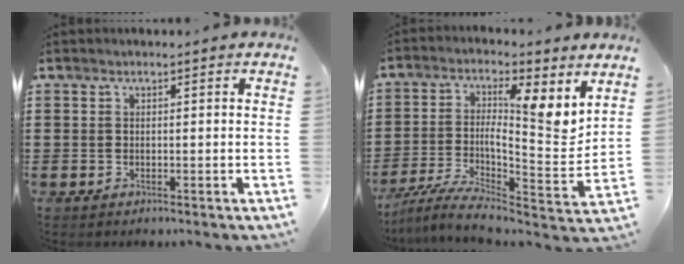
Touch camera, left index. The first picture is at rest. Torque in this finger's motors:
{"motor_torque": [0.82, -0.29, 0.83, 0.21]}